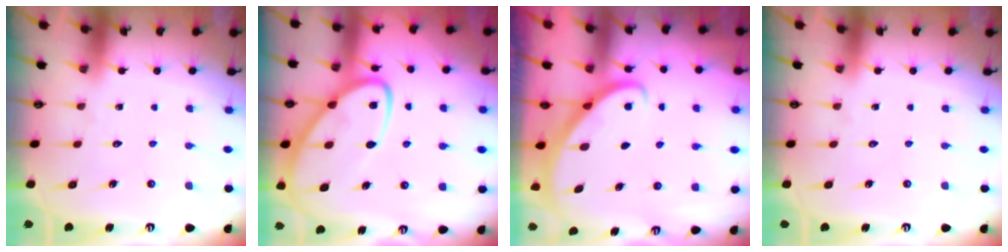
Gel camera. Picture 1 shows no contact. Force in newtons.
{"total": 12.6, "press": 12.6, "slide": 1.1}
{"total": 2.8, "press": 2.8, "slide": 0.2}
{"total": 0.0}